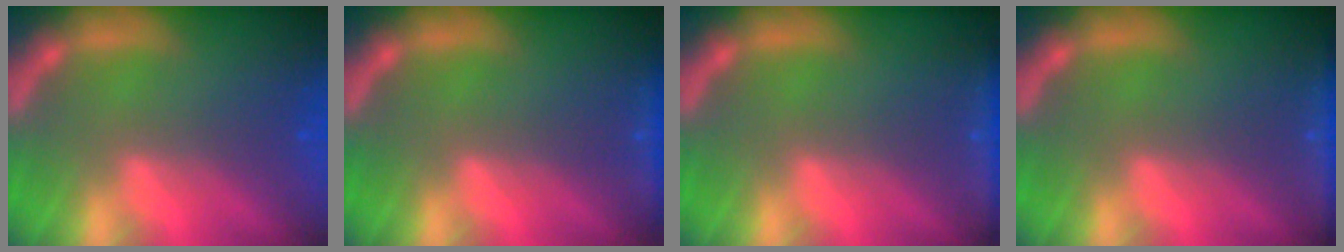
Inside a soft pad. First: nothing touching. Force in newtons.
{"total": 1.4}
{"total": 2.4}
{"total": 2.9}